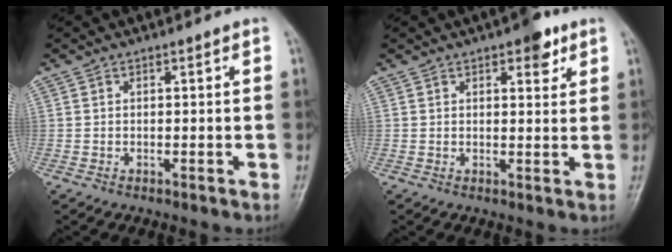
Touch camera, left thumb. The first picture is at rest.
{"total": 4.6, "force": [2.7, 2.0, 3.2], "torque": [-0.027, -0.010, 0.032]}